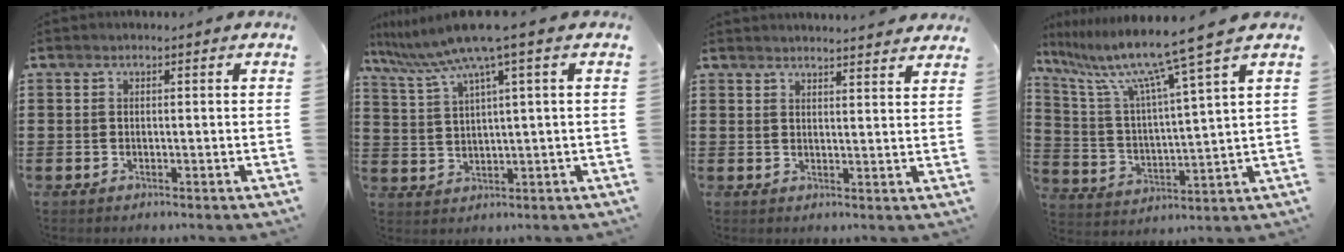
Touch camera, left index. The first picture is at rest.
{"total": 7.6, "force": [4.5, -0.4, 6.1], "torque": [-0.147, -0.029, 0.073]}
{"total": 2.7, "force": [2.6, -0.5, 0.1], "torque": [-0.010, -0.014, 0.050]}
{"total": 10.8, "force": [8.4, -0.8, 6.7], "torque": [-0.165, -0.050, 0.130]}